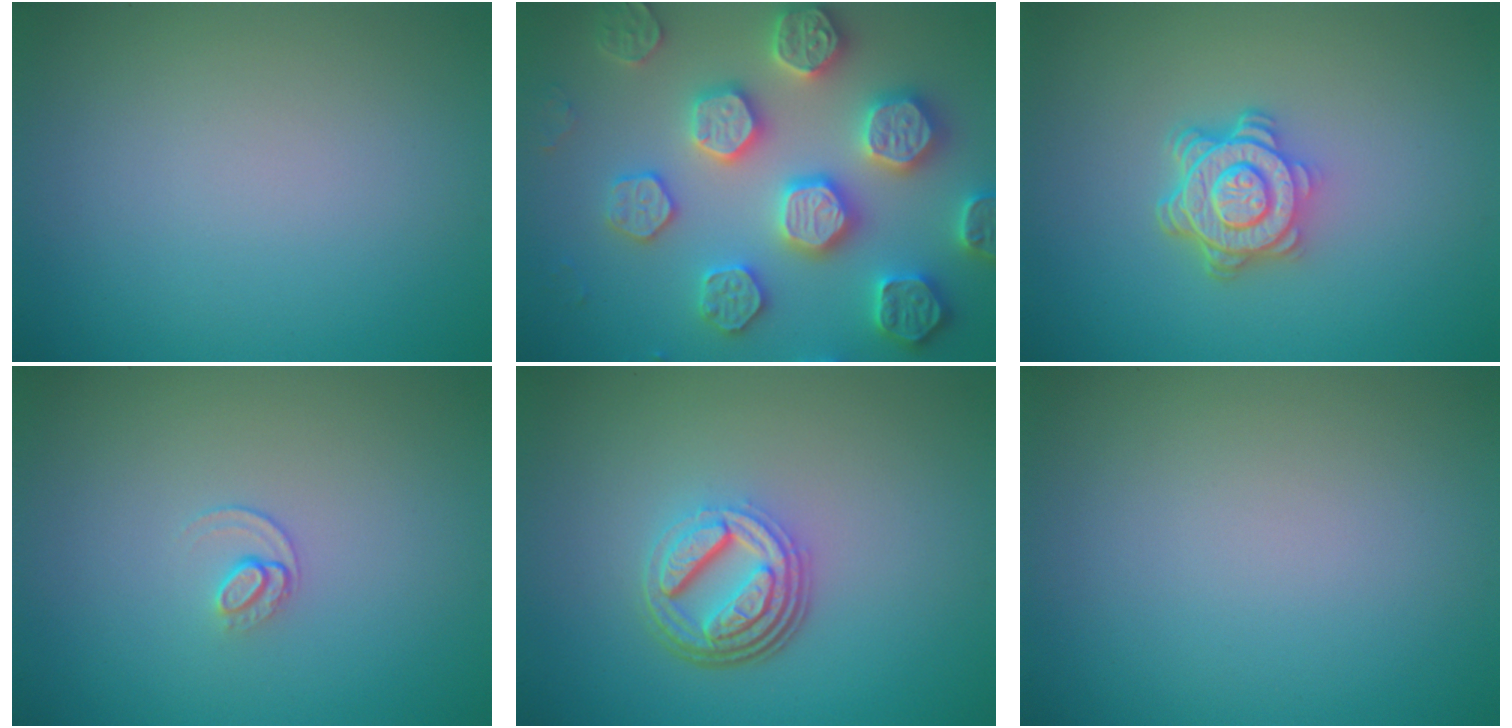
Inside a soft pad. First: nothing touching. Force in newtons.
{"total": 7.8, "press": 7.7, "slide": 1.7}
{"total": 4.8, "press": 3.7, "slide": 3.0}
{"total": 1.0, "press": 0.6, "slide": 0.8}
{"total": 4.9, "press": 3.5, "slide": 3.4}
{"total": 0.0}